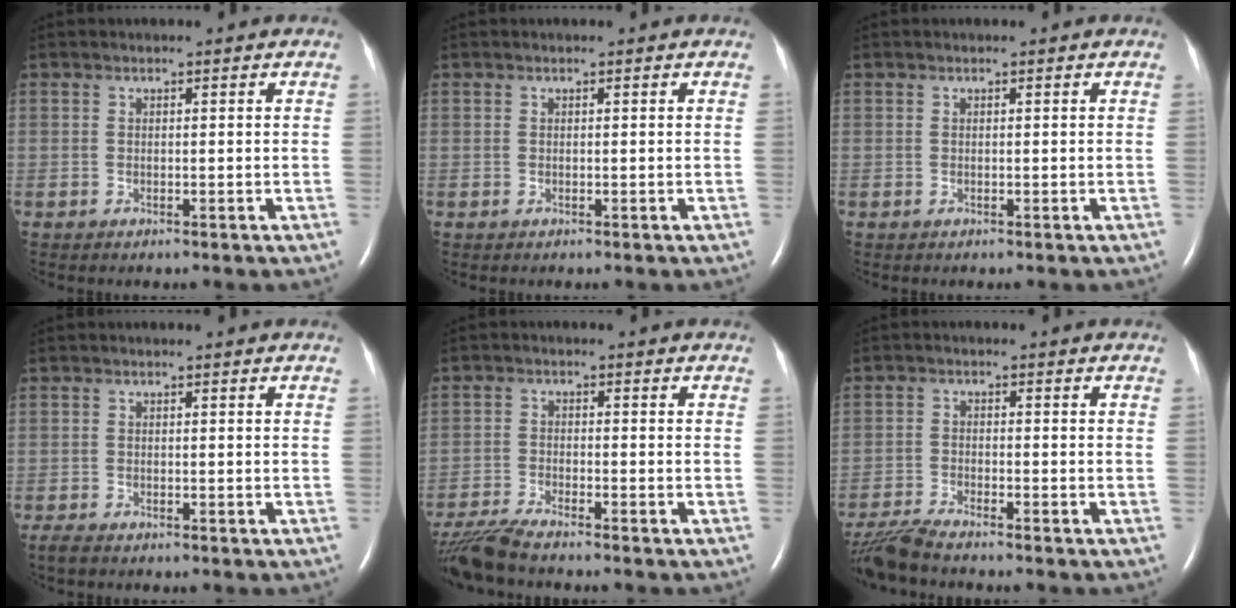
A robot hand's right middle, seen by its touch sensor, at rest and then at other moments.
{"total": 0.0}
{"total": 0.0}
{"total": 1.8, "force": [-1.4, 0.6, 1.0], "torque": [-0.023, -0.005, -0.019]}
{"total": 7.3, "force": [-6.6, 0.0, 3.0], "torque": [-0.059, -0.023, -0.121]}
{"total": 6.5, "force": [-6.0, -0.1, 2.5], "torque": [-0.050, -0.022, -0.112]}